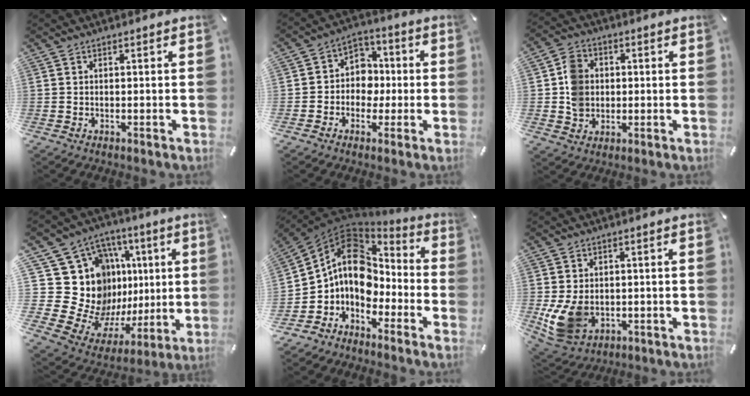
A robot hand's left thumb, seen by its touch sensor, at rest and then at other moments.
{"total": 8.2, "force": [-1.5, 7.7, 2.5], "torque": [-0.044, 0.023, -0.025]}
{"total": 7.7, "force": [0.2, 7.0, 3.3], "torque": [-0.046, 0.011, 0.009]}
{"total": 25.8, "force": [4.8, 20.3, 15.2], "torque": [-0.228, -0.093, 0.157]}
{"total": 11.0, "force": [0.9, 9.1, 6.2], "torque": [-0.133, -0.013, 0.013]}
{"total": 9.4, "force": [-1.1, 7.6, 5.4], "torque": [-0.131, 0.002, -0.015]}